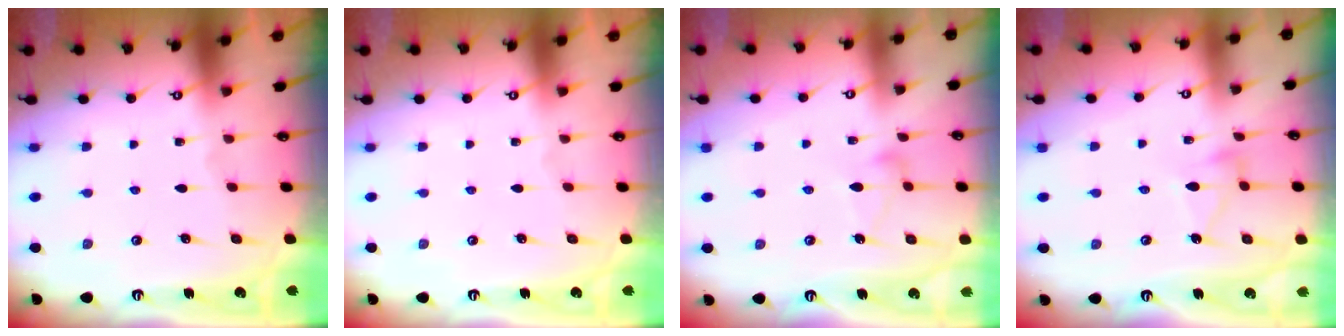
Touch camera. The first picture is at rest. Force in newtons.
{"total": 0.0}
{"total": 5.9, "press": 5.9, "slide": 0.4}
{"total": 5.3, "press": 5.2, "slide": 0.4}